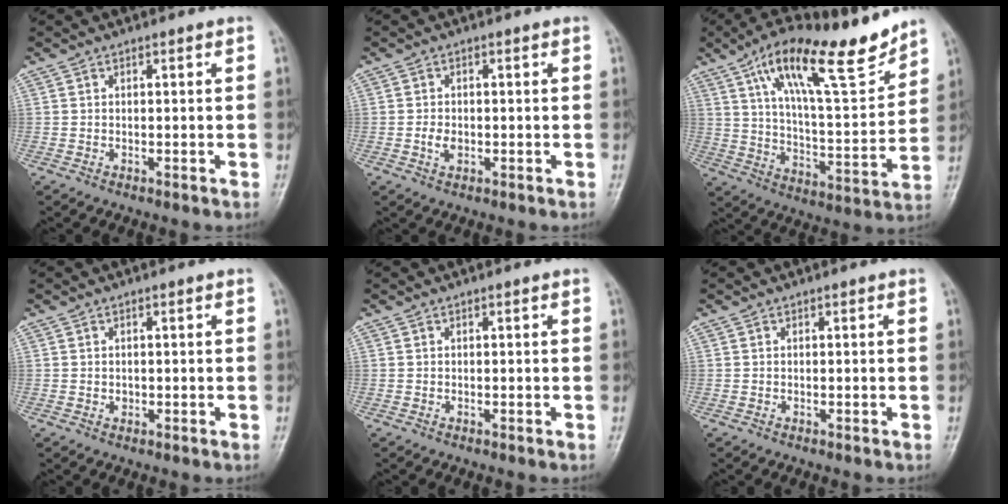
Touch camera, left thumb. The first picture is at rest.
{"total": 2.2, "force": [-0.5, 1.5, 1.6], "torque": [-0.028, 0.004, -0.009]}
{"total": 20.6, "force": [13.5, 5.7, 14.6], "torque": [-0.207, -0.058, 0.227]}
{"total": 0.7, "force": [0.0, 0.6, 0.3], "torque": [-0.002, 0.001, 0.002]}
{"total": 0.0}
{"total": 0.0}